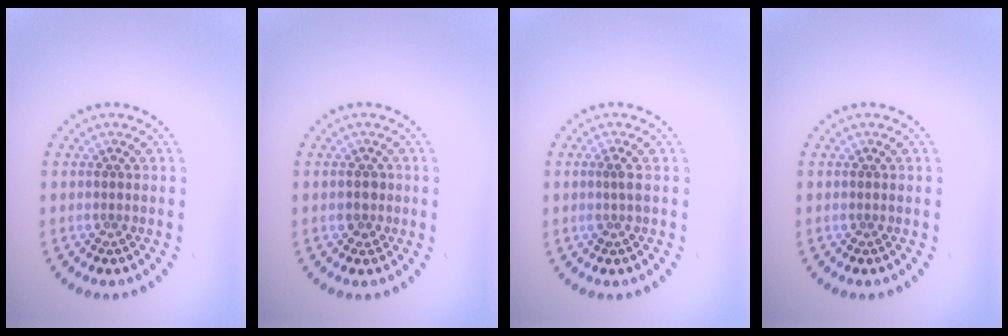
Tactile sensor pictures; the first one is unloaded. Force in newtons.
{"total": 1.1, "press": 1.1, "slide": 0.3}
{"total": 1.0, "press": 0.9, "slide": 0.6}
{"total": 0.0}